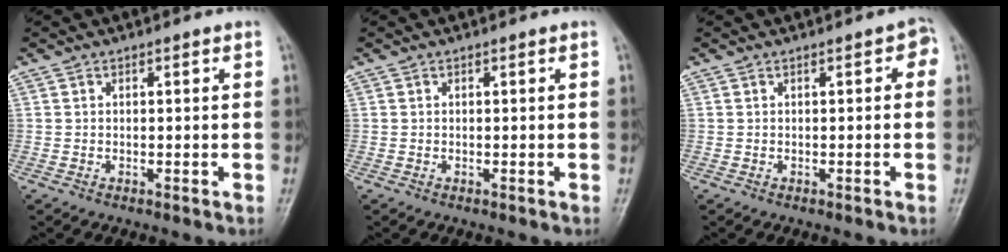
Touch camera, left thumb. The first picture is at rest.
{"total": 0.0}
{"total": 2.0, "force": [0.1, 1.2, 1.6], "torque": [-0.003, 0.005, -0.007]}